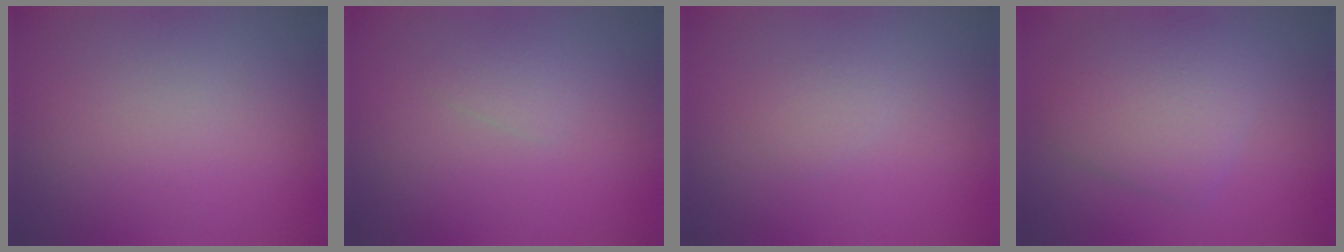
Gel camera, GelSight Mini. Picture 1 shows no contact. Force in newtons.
{"total": 0.9, "press": 0.9, "slide": 0.1}
{"total": 0.8, "press": 0.8, "slide": 0.1}
{"total": 4.4, "press": 4.4, "slide": 0.3}